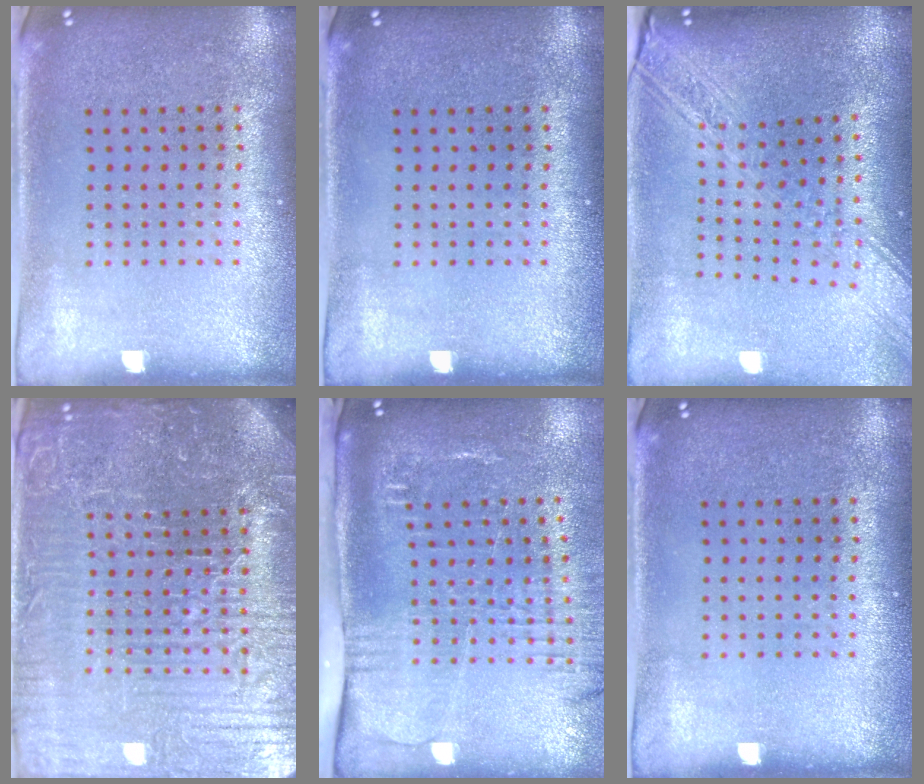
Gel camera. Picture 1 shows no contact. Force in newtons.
{"total": 0.0}
{"total": 2.7, "press": 2.1, "slide": 1.6}
{"total": 6.4, "press": 5.8, "slide": 2.6}
{"total": 2.7, "press": 2.1, "slide": 1.7}
{"total": 0.0}